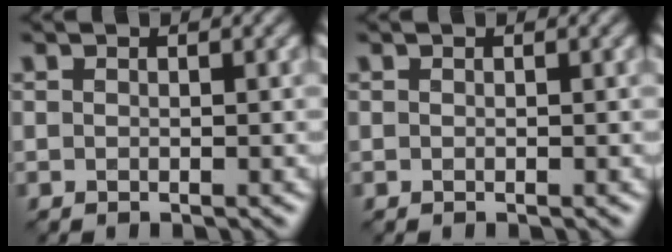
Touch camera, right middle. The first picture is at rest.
{"total": 0.0}